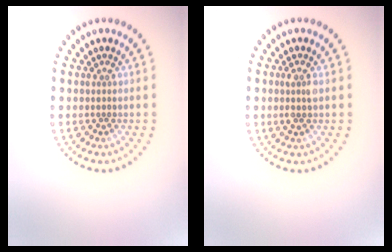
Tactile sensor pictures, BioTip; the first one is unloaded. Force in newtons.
{"total": 1.5, "press": 1.3, "slide": 0.7}